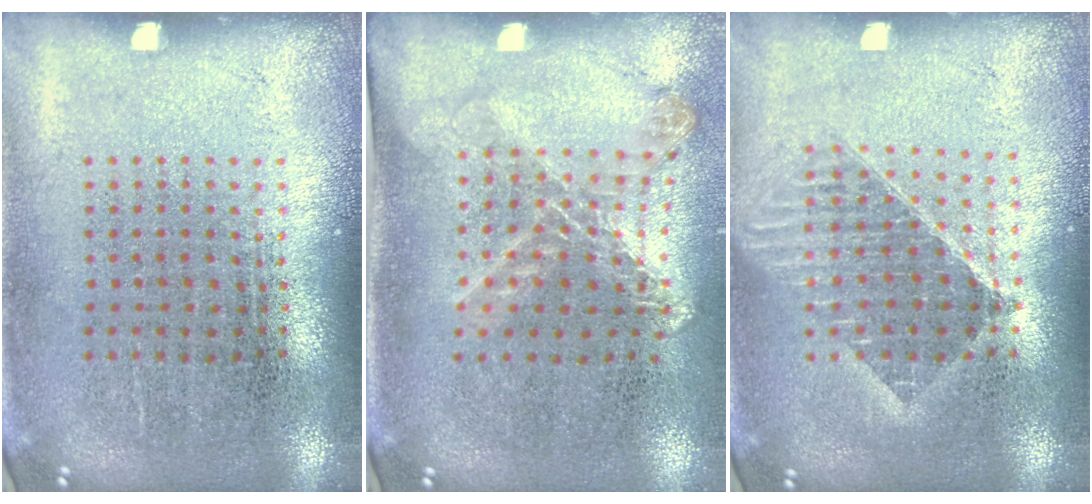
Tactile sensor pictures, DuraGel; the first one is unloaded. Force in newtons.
{"total": 1.3, "press": 1.2, "slide": 0.4}
{"total": 1.5, "press": 1.3, "slide": 0.8}